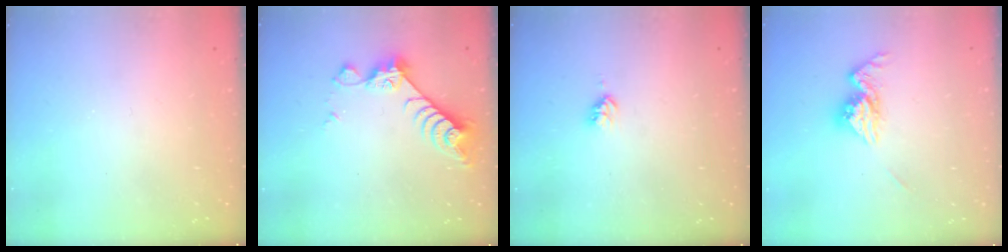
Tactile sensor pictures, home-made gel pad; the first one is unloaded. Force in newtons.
{"total": 8.6, "press": 8.6, "slide": 0.3}
{"total": 2.8, "press": 2.8, "slide": 0.3}
{"total": 10.7, "press": 10.6, "slide": 0.8}